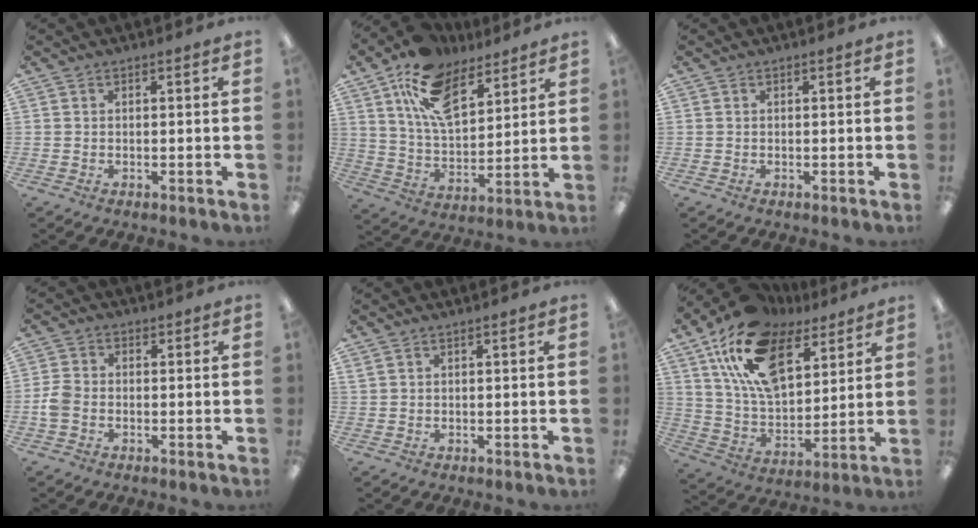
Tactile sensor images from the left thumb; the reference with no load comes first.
{"total": 15.8, "force": [10.1, 8.0, 9.1], "torque": [-0.168, -0.035, 0.185]}
{"total": 0.0}
{"total": 4.2, "force": [-1.0, 3.1, 2.6], "torque": [-0.057, 0.006, -0.019]}
{"total": 0.8, "force": [0.6, 0.0, 0.5], "torque": [-0.010, -0.001, 0.012]}
{"total": 20.9, "force": [12.2, 11.2, 12.8], "torque": [-0.238, -0.050, 0.217]}